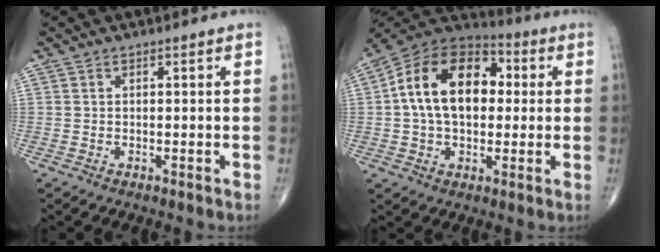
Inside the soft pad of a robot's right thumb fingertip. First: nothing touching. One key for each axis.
{"total": 18.4, "fx": 2.1, "fy": 12.1, "fz": 13.8, "tx": -0.211, "ty": 0.029, "tz": 0.027}